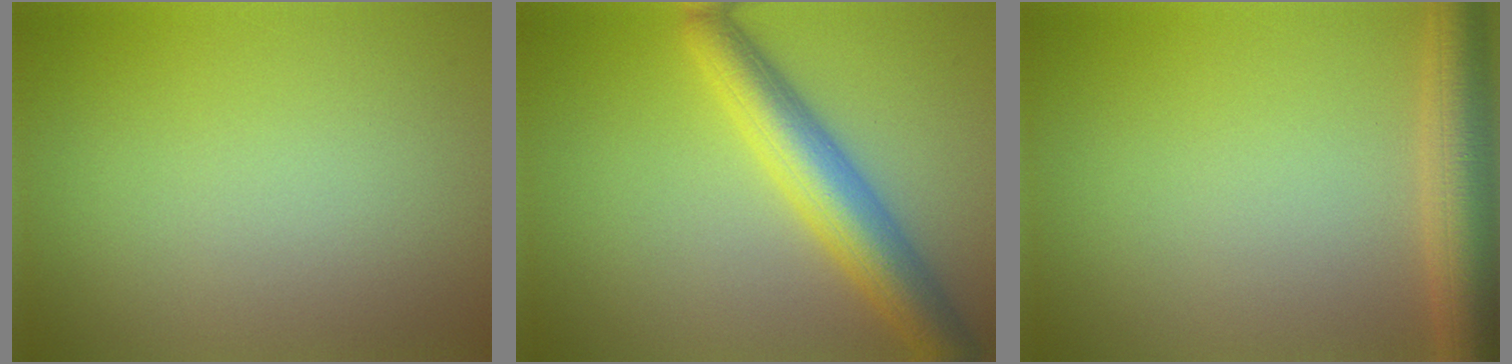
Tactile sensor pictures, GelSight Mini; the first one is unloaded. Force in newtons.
{"total": 6.0, "press": 5.9, "slide": 0.3}
{"total": 4.9, "press": 4.9, "slide": 0.2}